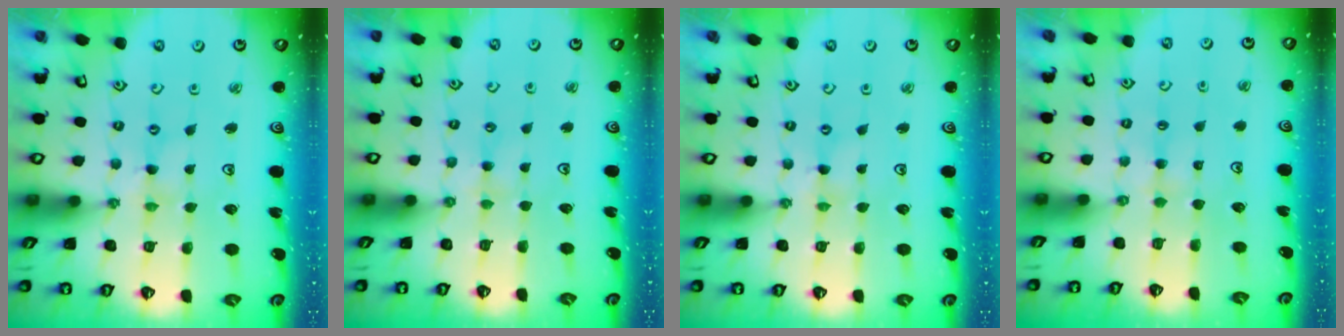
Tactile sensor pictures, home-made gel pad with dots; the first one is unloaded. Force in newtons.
{"total": 1.6, "press": 1.5, "slide": 0.4}
{"total": 0.0}
{"total": 2.9, "press": 2.8, "slide": 0.5}